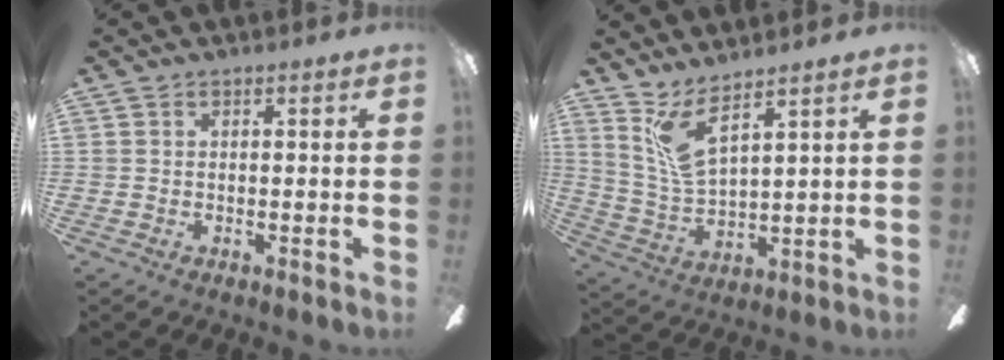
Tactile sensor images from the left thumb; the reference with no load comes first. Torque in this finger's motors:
{"motor_torque": [0.17, -0.11, -0.38, 0.13, -0.01]}